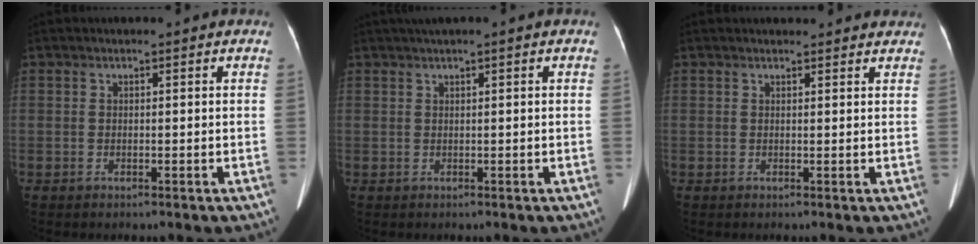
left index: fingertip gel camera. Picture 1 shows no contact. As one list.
[{"total": 1.7, "force": [1.0, -0.1, 1.4], "torque": [-0.033, 0.016, 0.022]}, {"total": 8.3, "force": [7.7, 2.3, 2.2], "torque": [-0.011, 0.024, 0.078]}]